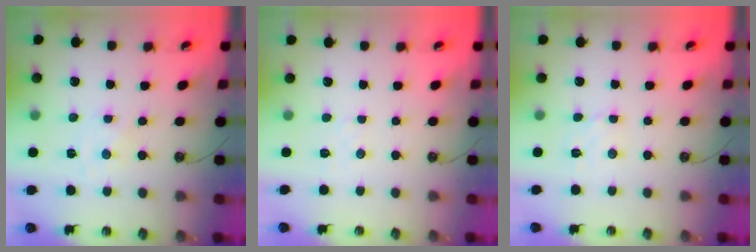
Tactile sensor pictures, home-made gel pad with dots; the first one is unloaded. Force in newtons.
{"total": 2.5, "press": 2.5, "slide": 0.4}
{"total": 2.9, "press": 2.8, "slide": 0.7}